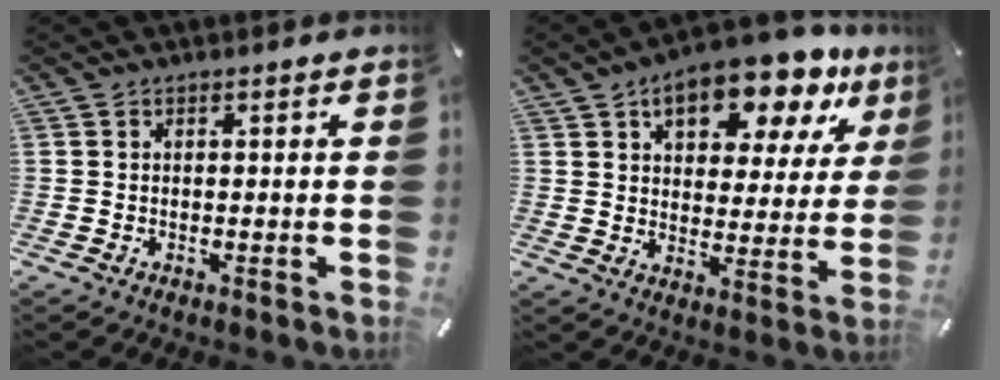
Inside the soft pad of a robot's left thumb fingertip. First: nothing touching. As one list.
[{"total": 15.4, "force": [10.2, 7.7, 8.6], "torque": [-0.124, -0.056, 0.170]}]